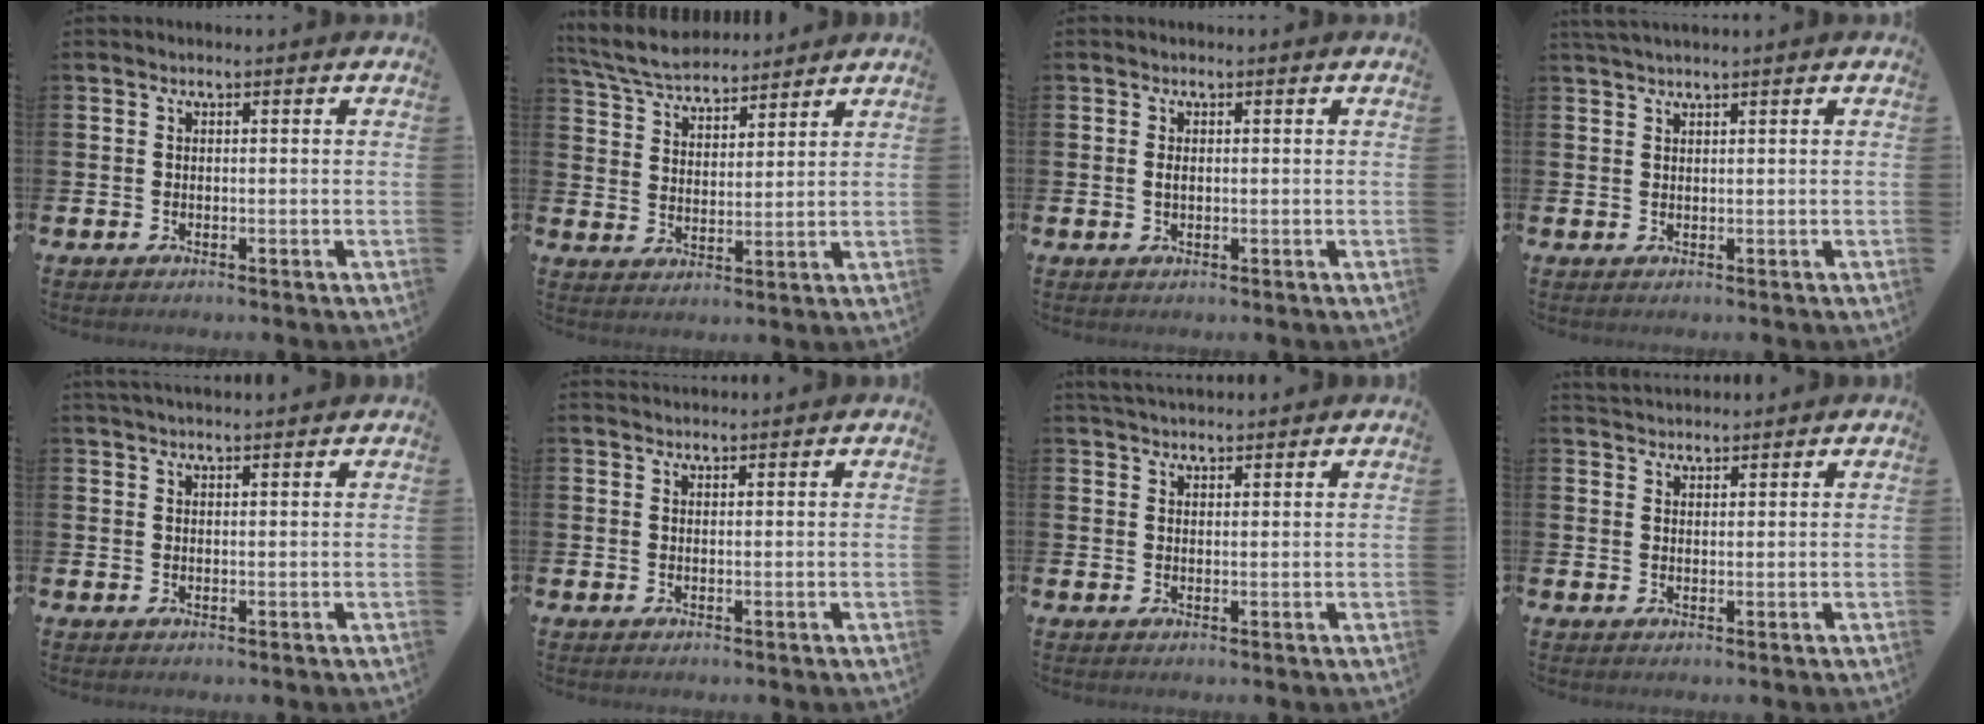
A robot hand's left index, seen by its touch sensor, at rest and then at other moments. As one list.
[{"total": 6.0, "force": [5.8, 1.2, 0.9], "torque": [-0.043, -0.029, 0.105]}, {"total": 0.9, "force": [0.1, 0.5, 0.7], "torque": [-0.012, 0.004, -0.001]}, {"total": 1.4, "force": [1.3, -0.2, 0.5], "torque": [-0.015, 0.003, 0.025]}, {"total": 2.1, "force": [2.0, 0.1, 0.4], "torque": [0.000, -0.010, 0.035]}, {"total": 1.3, "force": [1.3, 0.2, 0.0], "torque": [0.009, -0.004, 0.021]}, {"total": 2.8, "force": [2.7, 0.5, 0.4], "torque": [-0.011, -0.008, 0.049]}, {"total": 2.6, "force": [2.5, 0.6, 0.0], "torque": [0.005, -0.012, 0.045]}]